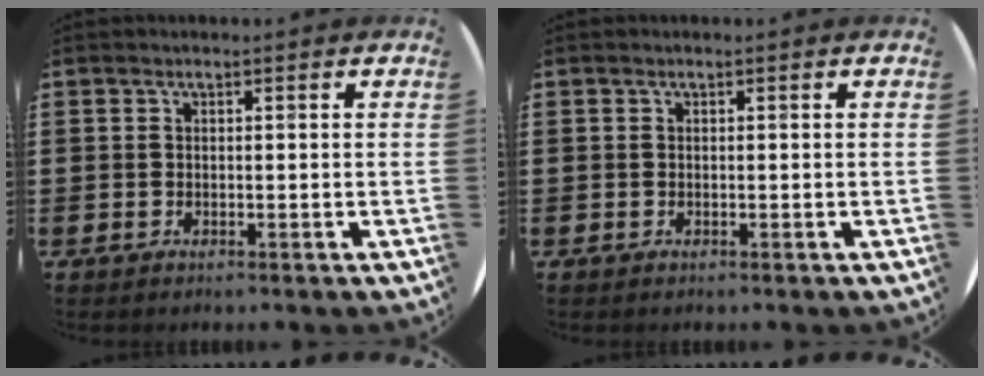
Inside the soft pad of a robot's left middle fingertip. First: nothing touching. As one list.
[{"total": 0.0}]